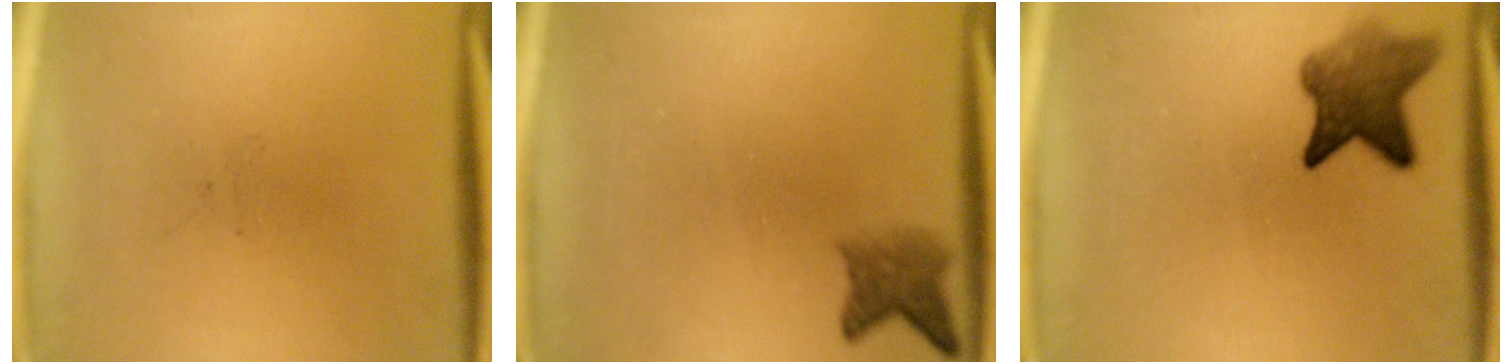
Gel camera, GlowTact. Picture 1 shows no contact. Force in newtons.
{"total": 2.9}
{"total": 6.2}